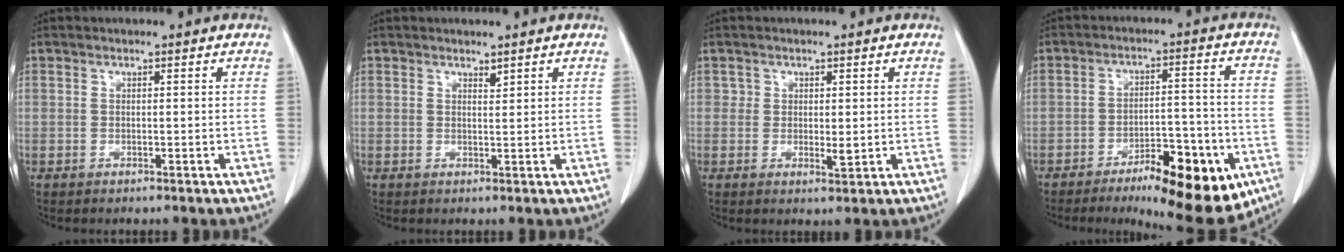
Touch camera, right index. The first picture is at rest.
{"total": 0.8, "force": [0.7, 0.2, 0.3], "torque": [-0.007, -0.006, 0.012]}
{"total": 2.0, "force": [0.2, 1.2, 1.5], "torque": [-0.016, -0.005, 0.003]}
{"total": 14.2, "force": [-7.6, 4.4, 11.1], "torque": [-0.138, 0.007, -0.105]}